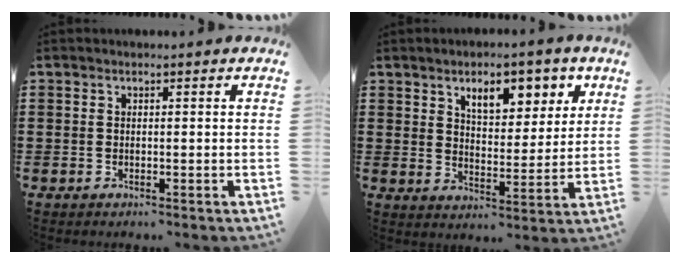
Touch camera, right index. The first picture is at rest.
{"total": 7.0, "force": [4.1, 3.5, 4.4], "torque": [-0.073, -0.002, 0.065]}